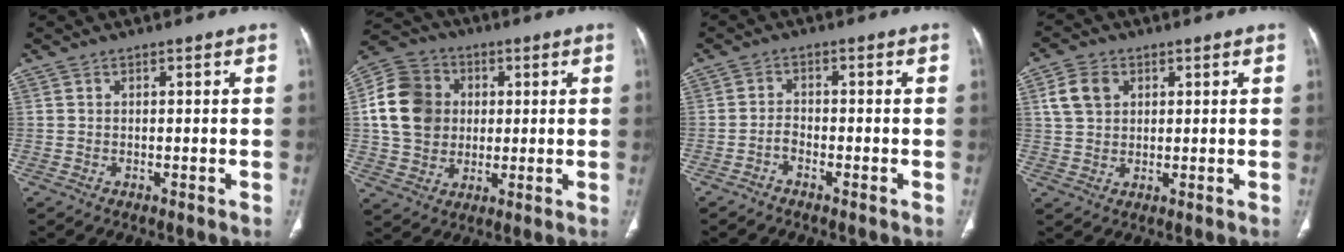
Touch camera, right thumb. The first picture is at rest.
{"total": 14.3, "force": [1.7, 12.3, 7.2], "torque": [-0.122, 0.014, 0.030]}
{"total": 1.9, "force": [-1.4, 0.8, 0.9], "torque": [-0.012, 0.017, -0.029]}
{"total": 6.2, "force": [2.1, 4.6, 3.4], "torque": [-0.056, 0.003, 0.040]}